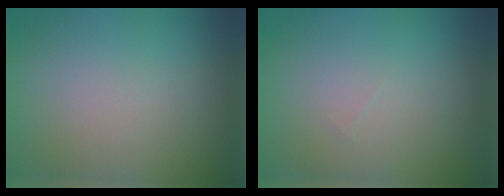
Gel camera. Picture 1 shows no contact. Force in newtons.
{"total": 0.0}